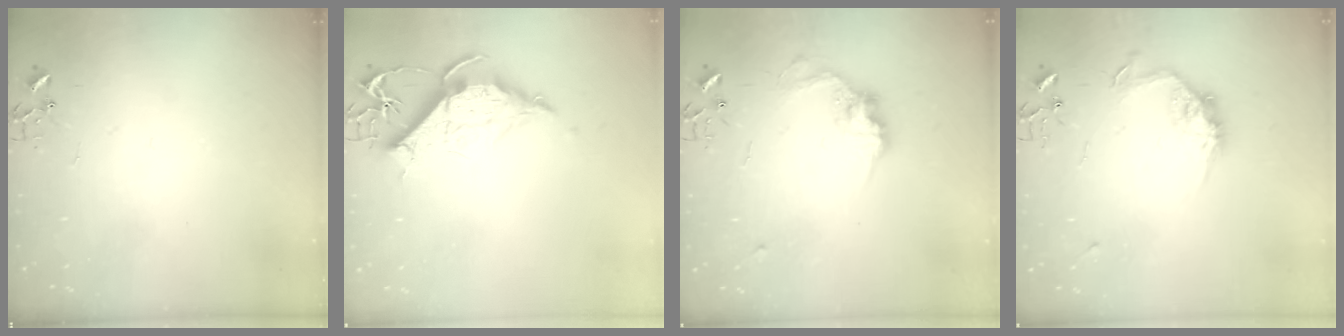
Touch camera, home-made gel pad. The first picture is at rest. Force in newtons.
{"total": 12.9, "press": 12.8, "slide": 1.5}
{"total": 11.8, "press": 11.8, "slide": 0.6}
{"total": 10.9, "press": 10.9, "slide": 0.5}